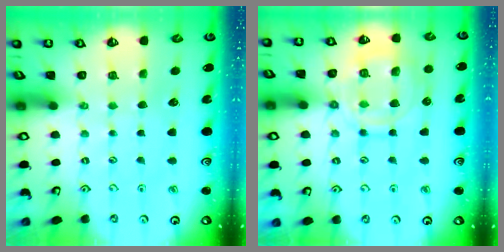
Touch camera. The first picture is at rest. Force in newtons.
{"total": 13.1, "press": 13.1, "slide": 1.2}